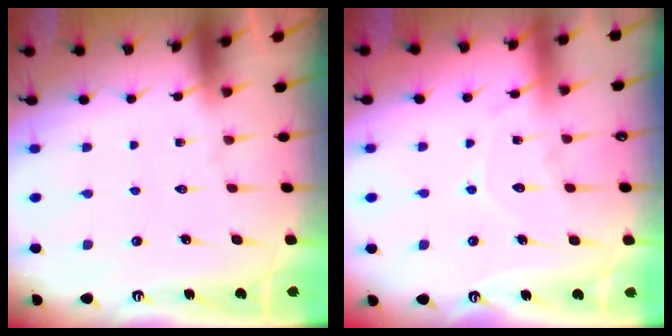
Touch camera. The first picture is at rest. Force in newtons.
{"total": 7.6, "press": 7.5, "slide": 0.8}